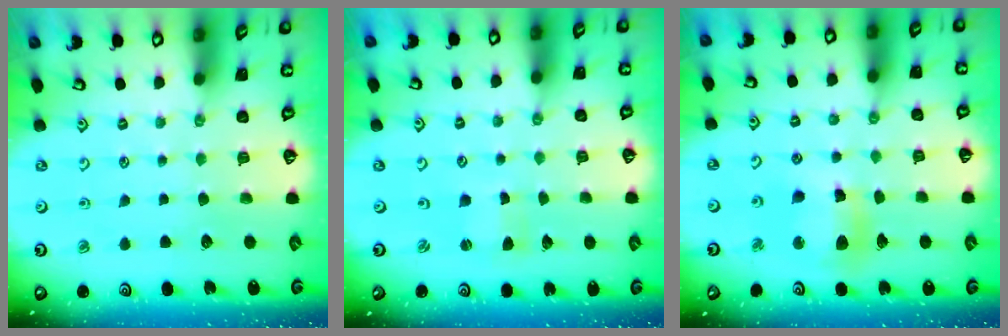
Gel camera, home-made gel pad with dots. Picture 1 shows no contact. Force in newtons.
{"total": 1.2, "press": 1.1, "slide": 0.3}
{"total": 11.4, "press": 11.3, "slide": 2.0}